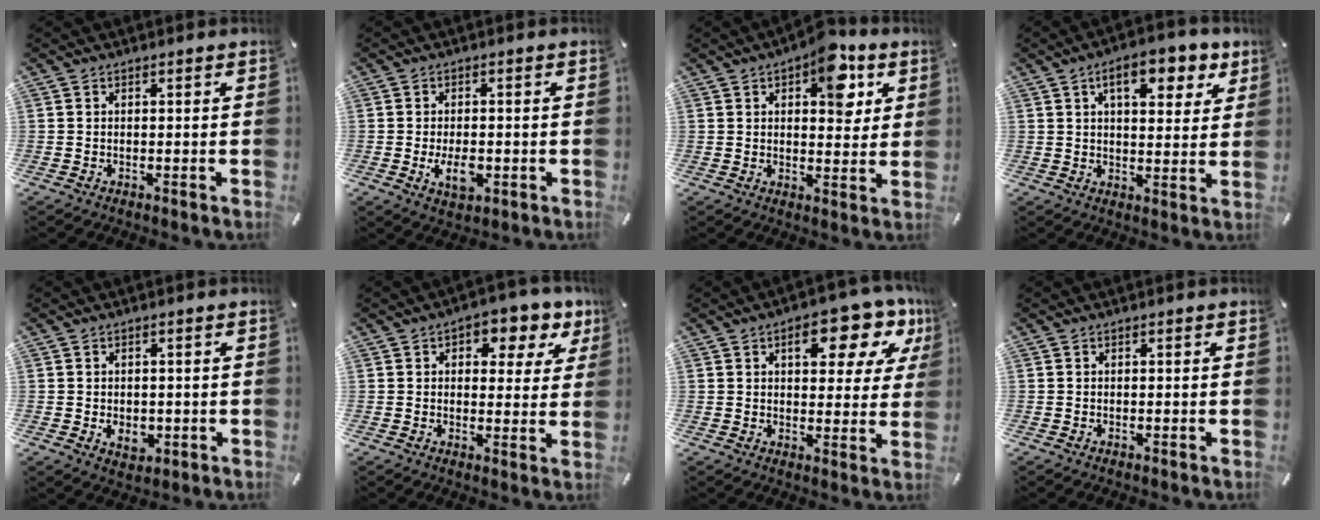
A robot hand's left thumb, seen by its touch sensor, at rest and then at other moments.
{"total": 5.6, "force": [-1.4, 3.1, 4.4], "torque": [-0.091, -0.005, -0.028]}
{"total": 11.4, "force": [5.1, 6.0, 8.2], "torque": [-0.093, -0.019, 0.083]}
{"total": 10.4, "force": [5.7, 5.1, 7.0], "torque": [-0.089, -0.018, 0.091]}
{"total": 3.9, "force": [-0.6, 3.0, 2.3], "torque": [-0.030, -0.004, -0.012]}
{"total": 7.0, "force": [3.2, 4.7, 4.1], "torque": [-0.045, -0.017, 0.049]}
{"total": 14.2, "force": [7.0, 7.1, 10.1], "torque": [-0.113, -0.035, 0.109]}
{"total": 0.0}